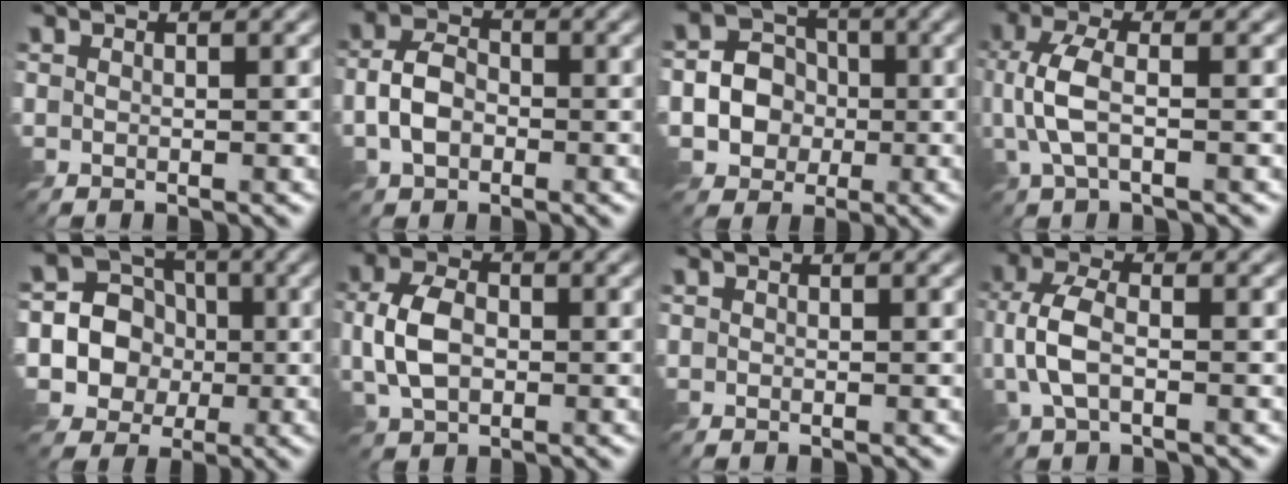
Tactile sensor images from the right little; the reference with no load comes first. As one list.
[{"total": 4.1, "force": [-1.3, 2.8, 2.6], "torque": [-0.051, 0.003, -0.033]}, {"total": 5.1, "force": [-1.1, 4.6, 2.0], "torque": [-0.016, 0.005, -0.037]}, {"total": 4.4, "force": [-0.6, 1.9, 4.0], "torque": [-0.099, 0.001, -0.016]}, {"total": 9.6, "force": [-1.6, 9.0, 2.9], "torque": [-0.069, 0.011, -0.051]}, {"total": 5.0, "force": [-0.6, 3.4, 3.6], "torque": [-0.080, 0.001, -0.016]}, {"total": 0.0}, {"total": 4.6, "force": [-1.1, 2.3, 3.8], "torque": [-0.093, 0.003, -0.026]}]